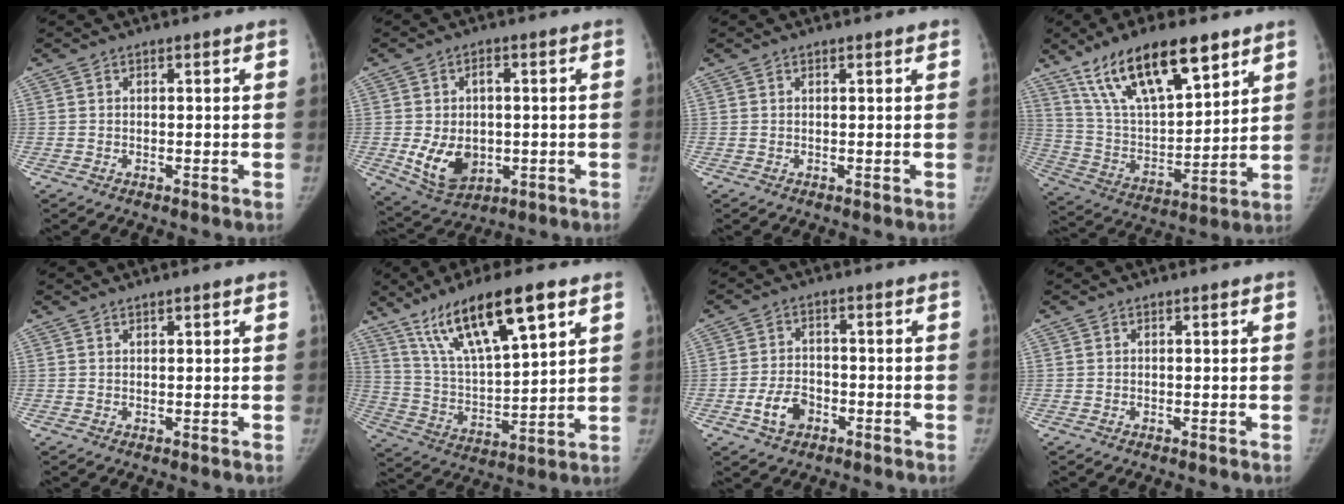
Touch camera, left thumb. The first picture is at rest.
{"total": 10.3, "force": [-1.2, 7.1, 7.3], "torque": [-0.106, -0.001, -0.004]}
{"total": 0.9, "force": [0.6, 0.1, 0.7], "torque": [-0.008, -0.001, 0.009]}
{"total": 21.2, "force": [13.3, 8.0, 14.5], "torque": [-0.224, -0.044, 0.250]}
{"total": 0.8, "force": [0.6, 0.2, 0.5], "torque": [-0.007, -0.002, 0.010]}
{"total": 18.5, "force": [10.8, 5.1, 14.1], "torque": [-0.232, -0.034, 0.205]}
{"total": 5.9, "force": [-2.6, 4.1, 3.4], "torque": [-0.054, 0.019, -0.045]}
{"total": 0.0}